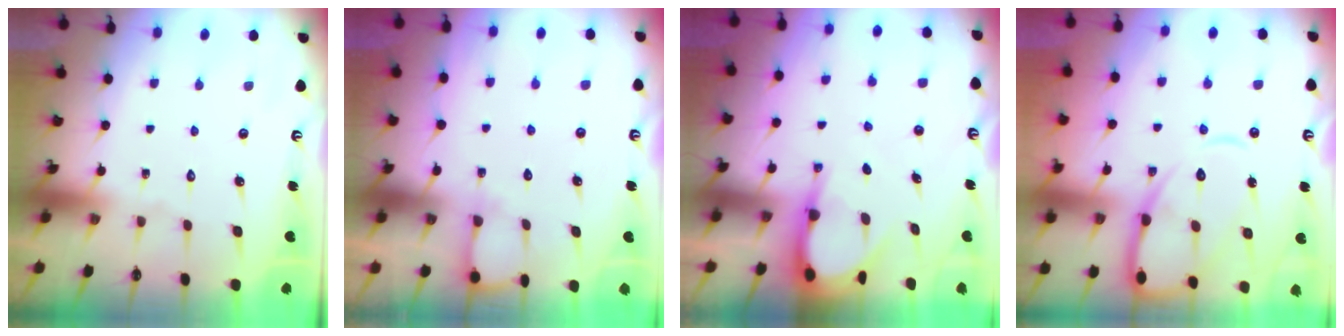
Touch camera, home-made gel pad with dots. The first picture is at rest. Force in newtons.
{"total": 3.8, "press": 3.8, "slide": 0.3}
{"total": 5.2, "press": 5.1, "slide": 0.7}
{"total": 12.8, "press": 12.7, "slide": 1.4}